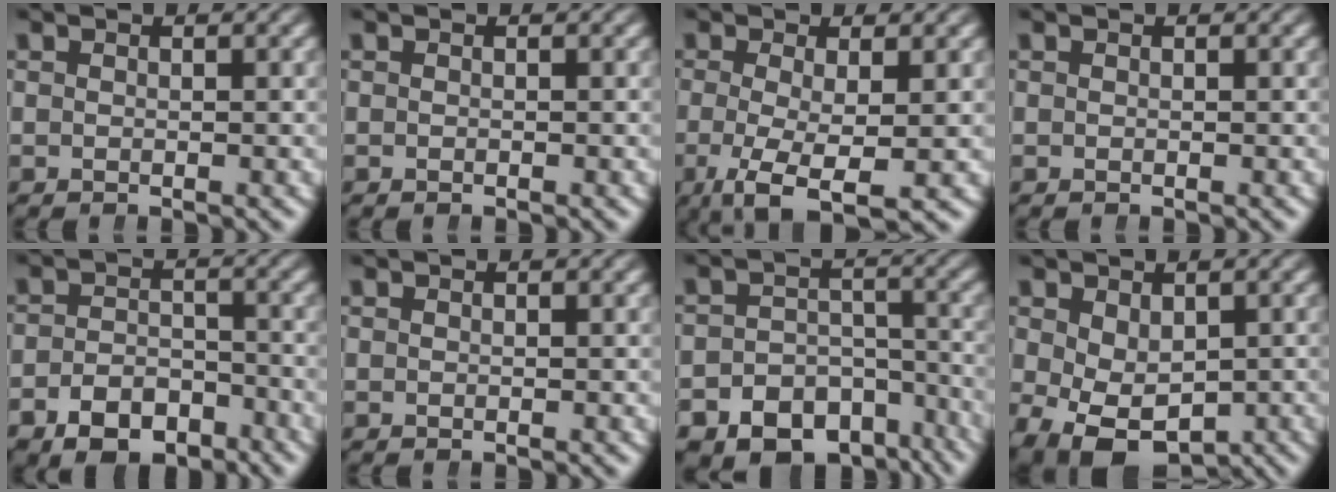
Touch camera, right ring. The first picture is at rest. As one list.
[{"total": 0.0}, {"total": 6.5, "force": [-3.7, 2.4, 4.8], "torque": [-0.118, -0.052, -0.037]}, {"total": 0.0}, {"total": 5.8, "force": [-4.0, 3.5, 2.2], "torque": [-0.031, -0.021, -0.063]}, {"total": 0.0}, {"total": 11.8, "force": [-8.4, 7.6, 3.3], "torque": [-0.046, -0.032, -0.132]}, {"total": 6.9, "force": [-3.6, 4.3, 4.0], "torque": [-0.096, -0.056, -0.029]}]